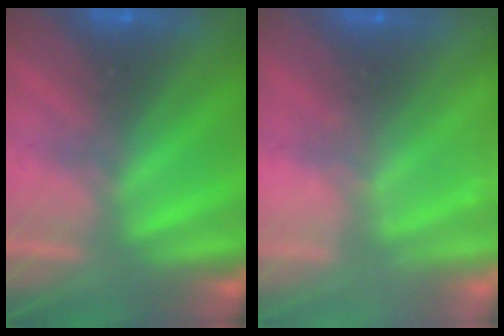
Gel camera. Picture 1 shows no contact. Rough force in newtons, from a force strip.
{"total": 8.4}